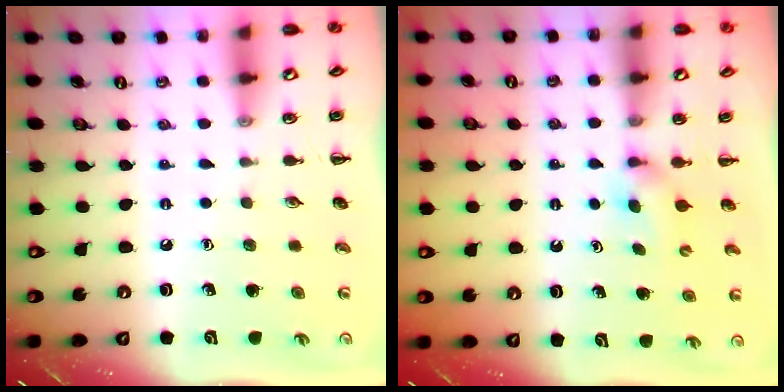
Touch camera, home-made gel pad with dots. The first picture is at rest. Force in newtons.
{"total": 3.5, "press": 3.3, "slide": 1.2}